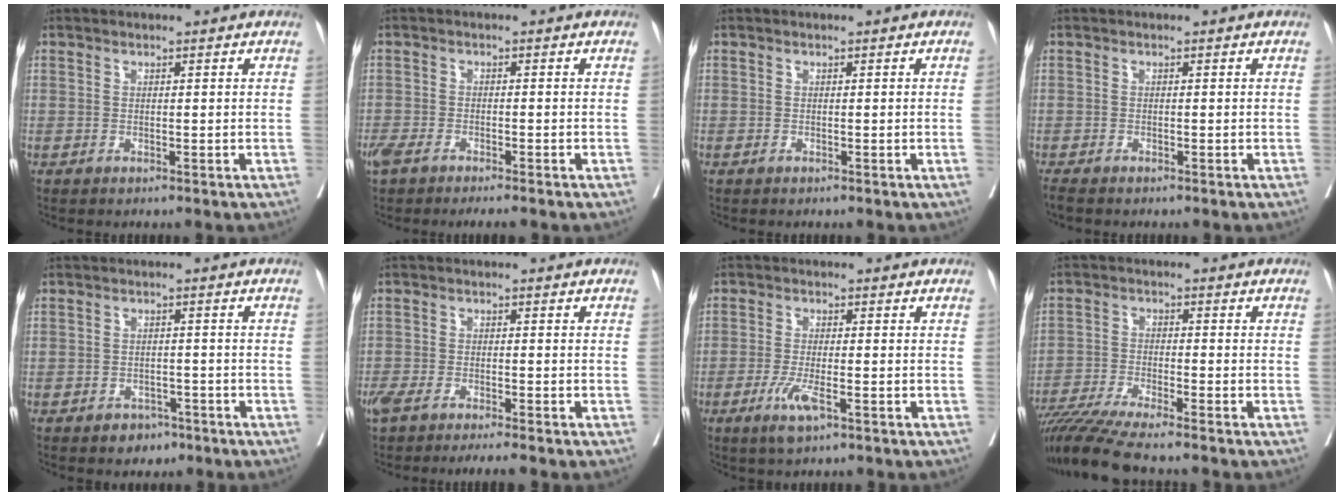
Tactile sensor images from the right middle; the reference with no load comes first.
{"total": 5.9, "force": [-4.6, 1.3, 3.4], "torque": [-0.055, -0.007, -0.075]}
{"total": 0.7, "force": [0.0, -0.4, 0.6], "torque": [-0.002, 0.002, 0.000]}
{"total": 2.0, "force": [-1.7, 0.4, 0.9], "torque": [-0.019, -0.008, -0.029]}
{"total": 3.1, "force": [-2.0, 2.2, 0.9], "torque": [-0.006, 0.008, -0.022]}
{"total": 6.2, "force": [-5.0, 0.6, 3.6], "torque": [-0.059, -0.007, -0.084]}
{"total": 4.4, "force": [-2.1, 0.6, 3.8], "torque": [-0.080, -0.009, -0.040]}
{"total": 9.7, "force": [-8.4, -1.0, 4.8], "torque": [-0.074, -0.031, -0.147]}